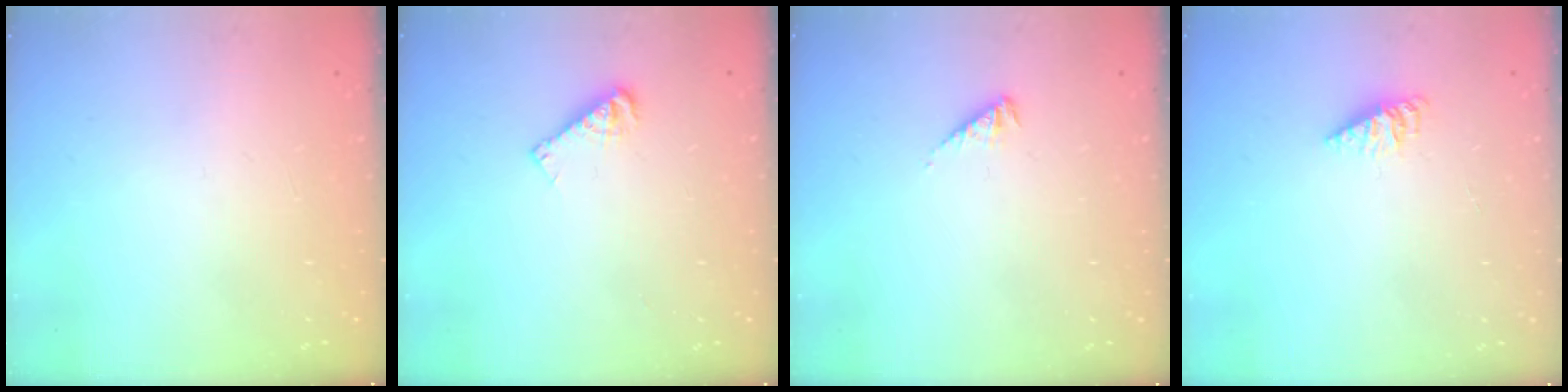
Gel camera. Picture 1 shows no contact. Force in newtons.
{"total": 5.0, "press": 5.0, "slide": 0.0}
{"total": 2.3, "press": 2.3, "slide": 0.5}
{"total": 2.9, "press": 2.9, "slide": 0.3}